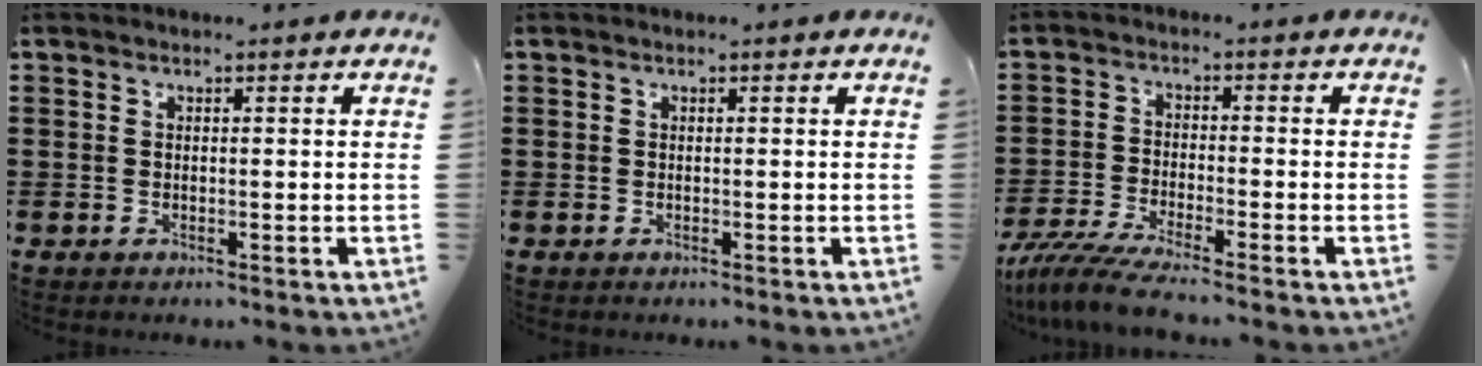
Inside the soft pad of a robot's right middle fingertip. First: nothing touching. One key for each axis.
{"total": 0.0}
{"total": 5.7, "fx": -5.2, "fy": -0.1, "fz": 2.4, "tx": -0.068, "ty": -0.023, "tz": -0.103}